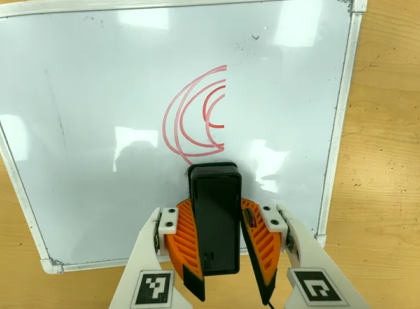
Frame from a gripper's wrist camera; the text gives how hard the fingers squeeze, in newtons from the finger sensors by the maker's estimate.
{"total": 10.9, "left": 10.5, "right": 11.3}